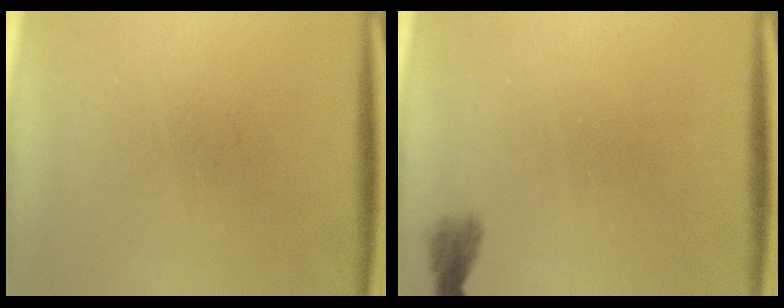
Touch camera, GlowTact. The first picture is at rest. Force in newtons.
{"total": 1.3}